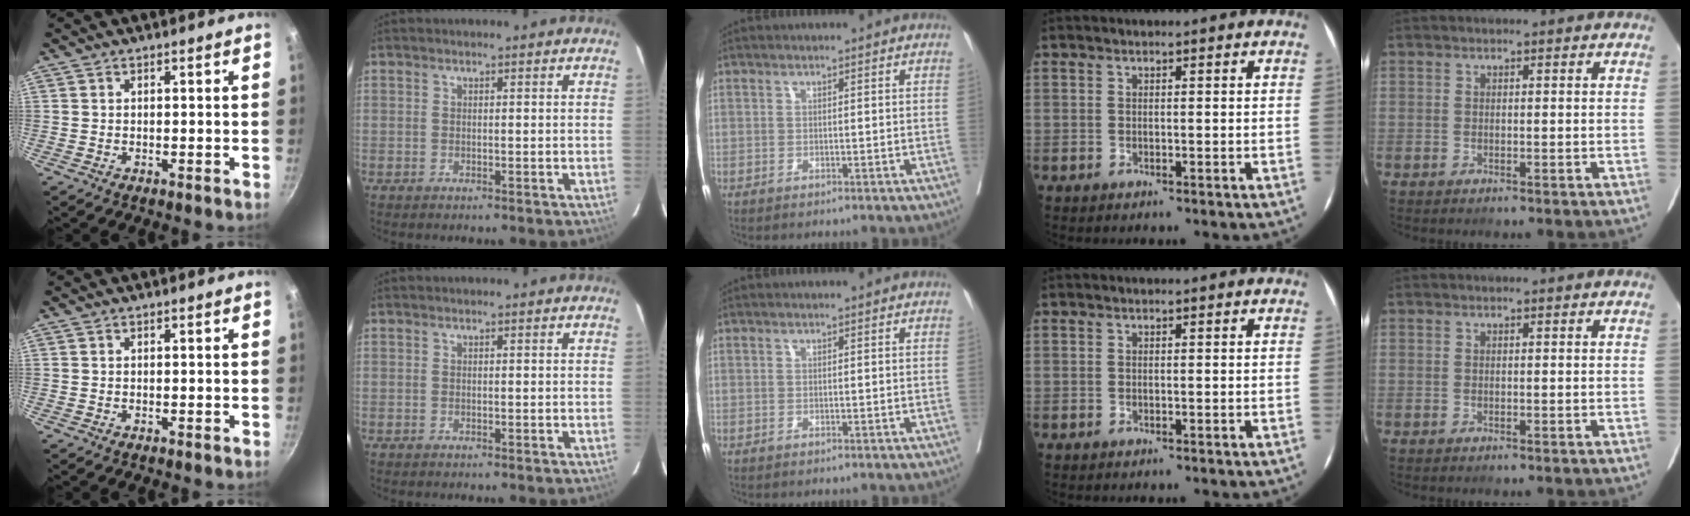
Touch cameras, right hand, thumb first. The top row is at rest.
{}